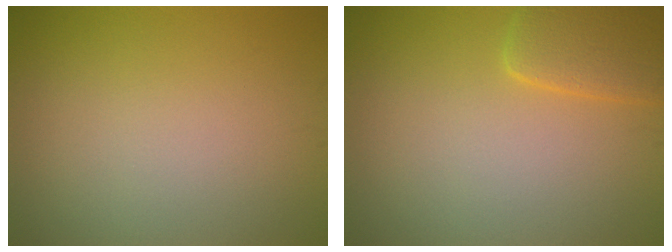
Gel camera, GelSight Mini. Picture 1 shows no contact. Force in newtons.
{"total": 3.4, "press": 3.4, "slide": 0.4}